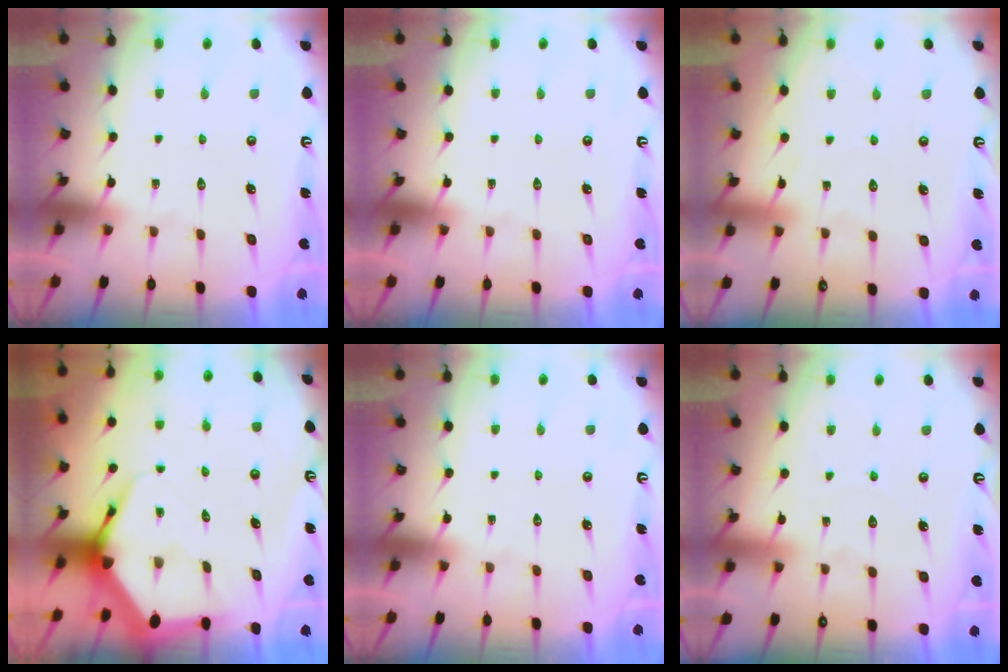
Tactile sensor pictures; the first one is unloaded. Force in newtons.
{"total": 0.0}
{"total": 2.9, "press": 2.9, "slide": 0.4}
{"total": 7.0, "press": 7.0, "slide": 0.7}
{"total": 0.0}
{"total": 3.8, "press": 3.8, "slide": 0.4}